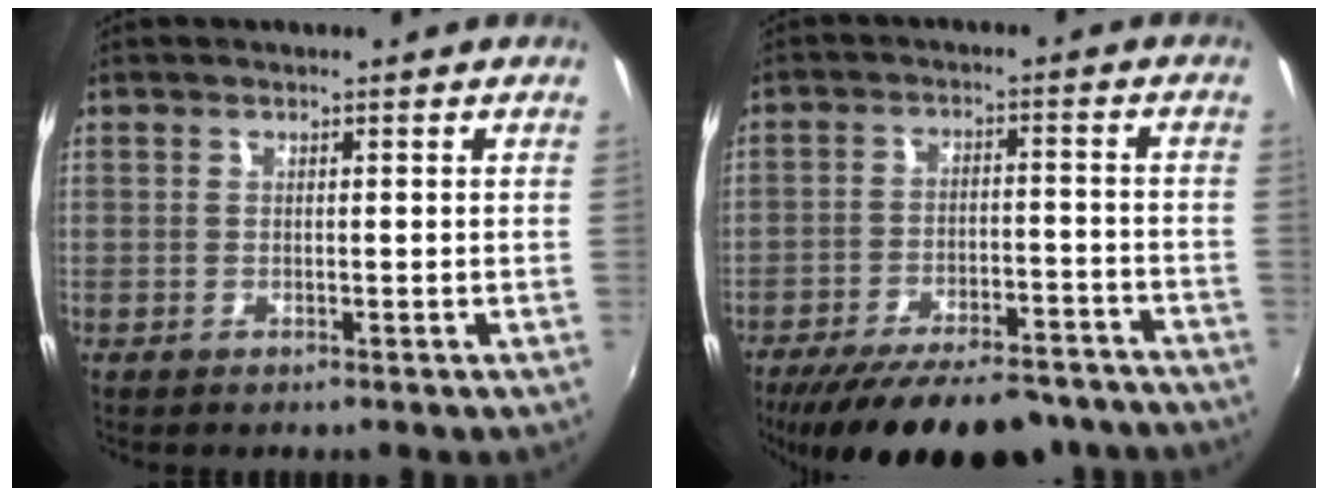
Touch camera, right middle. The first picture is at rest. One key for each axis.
{"total": 22.4, "fx": -18.8, "fy": 6.9, "fz": 10.0, "tx": -0.186, "ty": -0.015, "tz": -0.255}